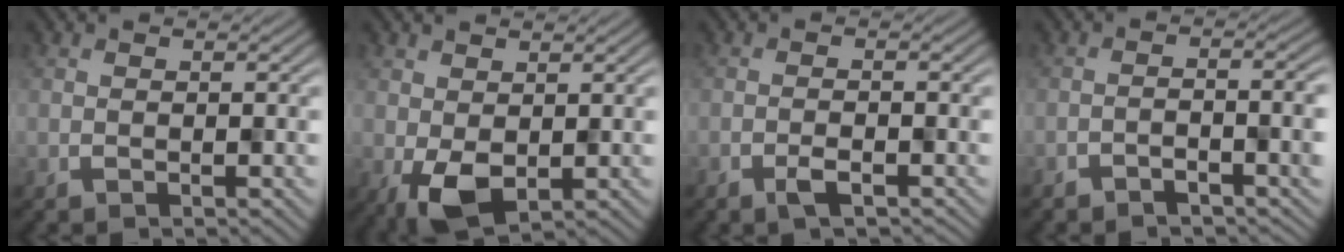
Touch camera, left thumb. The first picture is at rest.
{"total": 4.9, "force": [-1.2, 3.1, 3.6], "torque": [-0.079, -0.023, -0.008]}
{"total": 1.4, "force": [-1.2, 0.4, 0.7], "torque": [-0.022, -0.004, -0.014]}
{"total": 2.4, "force": [-1.8, 0.3, 1.4], "torque": [-0.016, 0.004, -0.033]}